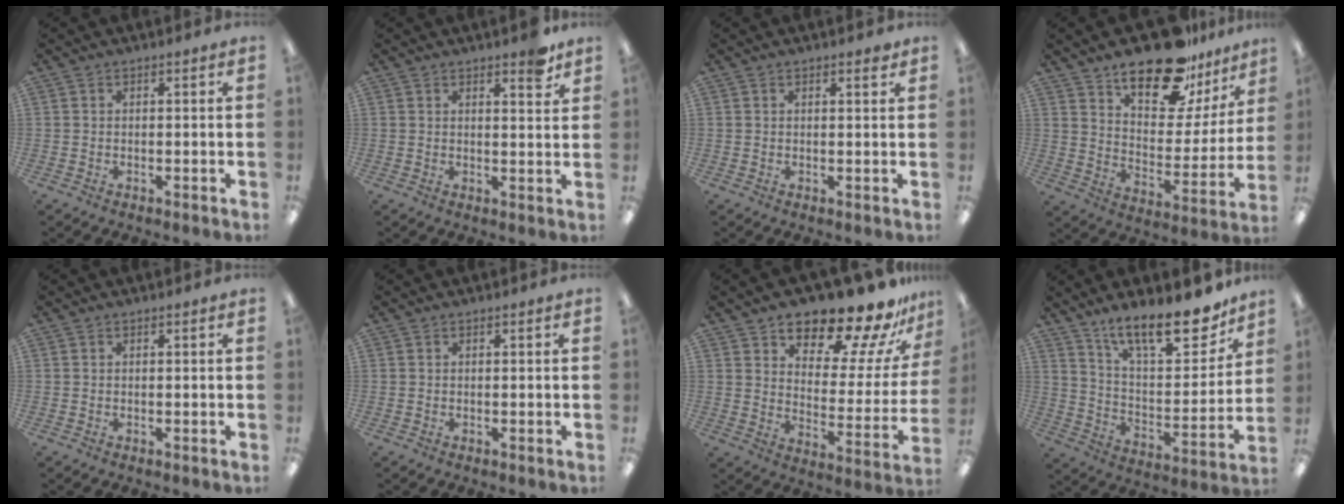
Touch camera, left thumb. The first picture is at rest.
{"total": 4.6, "force": [3.6, 1.3, 2.6], "torque": [-0.028, -0.021, 0.058]}
{"total": 1.3, "force": [1.2, 0.4, 0.6], "torque": [-0.004, -0.003, 0.019]}
{"total": 20.5, "force": [15.6, 8.2, 10.4], "torque": [-0.162, -0.102, 0.268]}
{"total": 0.0}
{"total": 0.0}
{"total": 17.2, "force": [15.3, 4.9, 6.3], "torque": [-0.097, -0.122, 0.255]}
{"total": 19.7, "force": [14.8, 7.1, 10.9], "torque": [-0.158, -0.102, 0.249]}